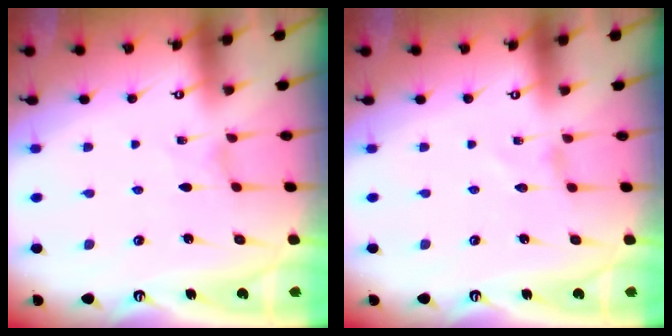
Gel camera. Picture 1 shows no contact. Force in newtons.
{"total": 0.0}